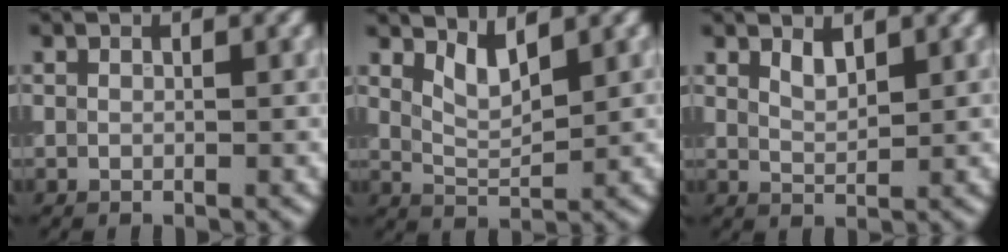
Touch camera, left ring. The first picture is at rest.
{"total": 2.6, "force": [1.8, 0.8, 1.8], "torque": [-0.038, -0.010, 0.039]}
{"total": 1.6, "force": [1.1, 0.6, 1.0], "torque": [-0.020, -0.002, 0.024]}